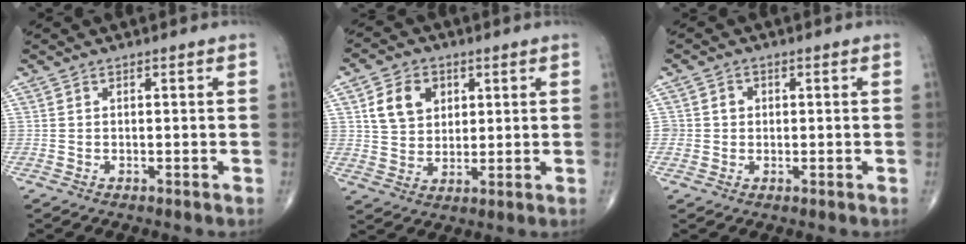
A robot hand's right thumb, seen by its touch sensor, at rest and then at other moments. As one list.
[{"total": 8.6, "force": [2.9, 6.7, 4.5], "torque": [-0.057, -0.007, 0.056]}, {"total": 2.7, "force": [0.3, 2.6, 0.6], "torque": [0.009, 0.005, 0.003]}]